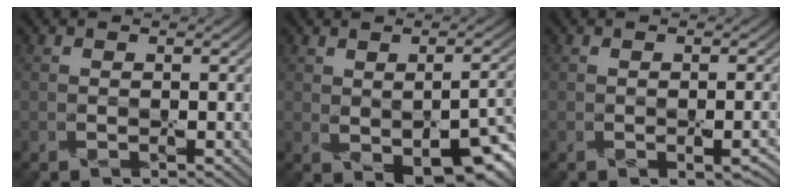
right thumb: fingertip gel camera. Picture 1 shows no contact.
{"total": 9.4, "force": [-2.1, 4.3, 8.0], "torque": [-0.118, -0.015, -0.014]}
{"total": 2.3, "force": [-0.8, 0.7, 2.0], "torque": [-0.032, -0.007, -0.005]}